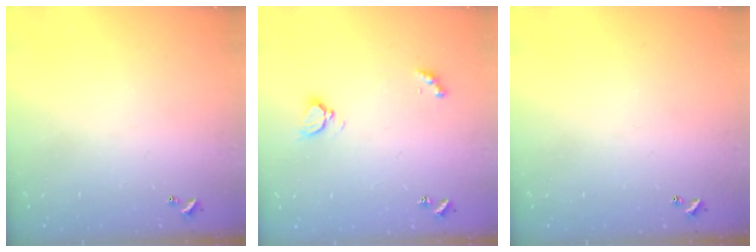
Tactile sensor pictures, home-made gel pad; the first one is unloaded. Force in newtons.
{"total": 3.3, "press": 3.3, "slide": 0.5}
{"total": 0.0}